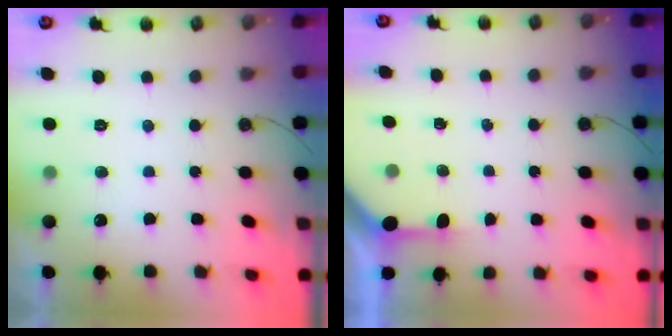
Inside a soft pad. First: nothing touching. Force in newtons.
{"total": 3.0, "press": 3.0, "slide": 0.3}